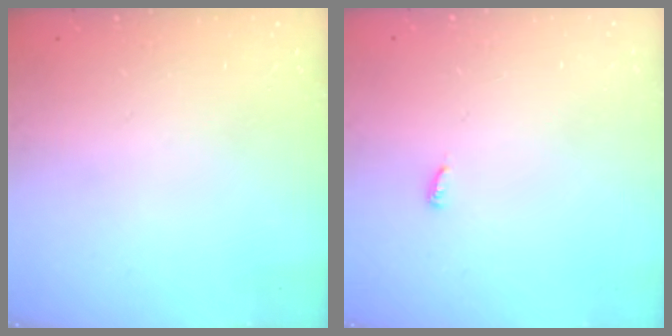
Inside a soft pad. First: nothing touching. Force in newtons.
{"total": 3.9, "press": 3.9, "slide": 0.3}